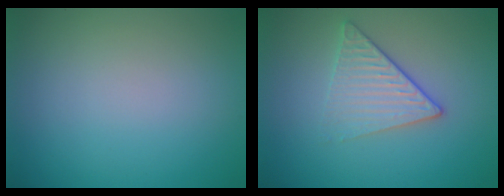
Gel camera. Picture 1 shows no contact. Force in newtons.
{"total": 3.2, "press": 2.8, "slide": 1.6}